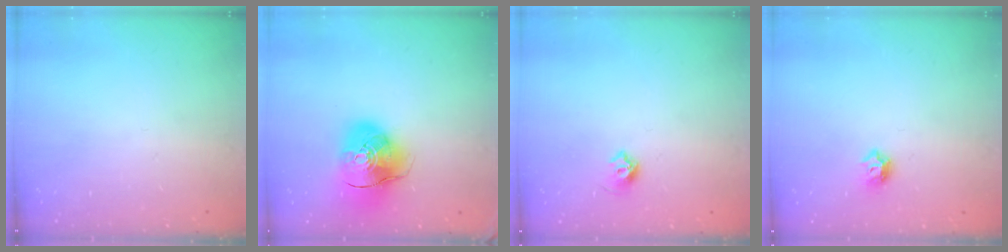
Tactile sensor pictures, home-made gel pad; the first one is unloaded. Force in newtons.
{"total": 12.8, "press": 12.6, "slide": 2.1}
{"total": 5.5, "press": 5.3, "slide": 1.2}
{"total": 5.6, "press": 5.5, "slide": 0.9}